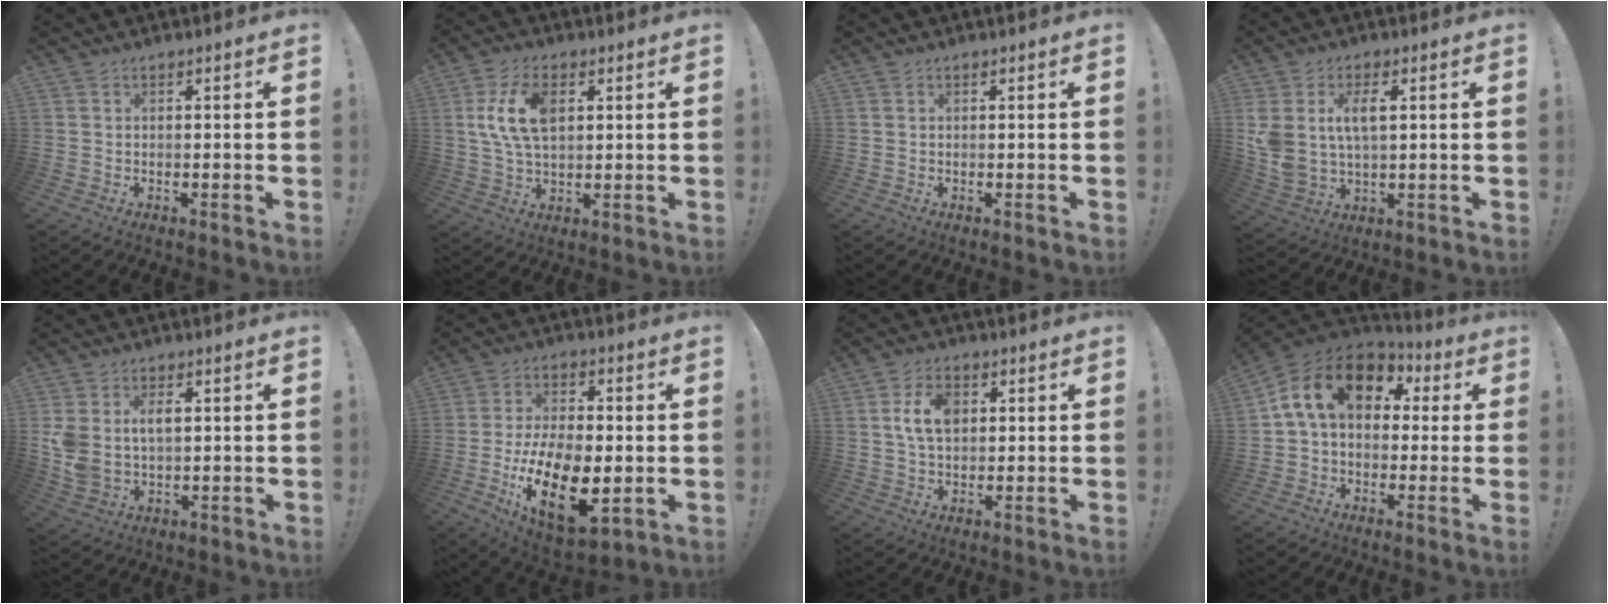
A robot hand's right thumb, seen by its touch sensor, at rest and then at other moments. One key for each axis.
{"total": 12.1, "fx": 3.0, "fy": 6.9, "fz": 9.5, "tx": -0.188, "ty": 0.000, "tz": 0.052}
{"total": 0.0}
{"total": 9.2, "fx": 2.9, "fy": 5.1, "fz": 7.1, "tx": -0.152, "ty": -0.006, "tz": 0.052}
{"total": 7.1, "fx": 1.9, "fy": 4.5, "fz": 5.1, "tx": -0.106, "ty": -0.003, "tz": 0.033}
{"total": 20.6, "fx": -5.2, "fy": 10.7, "fz": 16.9, "tx": -0.301, "ty": 0.018, "tz": -0.075}
{"total": 8.4, "fx": 1.8, "fy": 5.5, "fz": 6.2, "tx": -0.103, "ty": 0.004, "tz": 0.031}
{"total": 16.1, "fx": 4.7, "fy": 10.5, "fz": 11.4, "tx": -0.197, "ty": 0.006, "tz": 0.081}